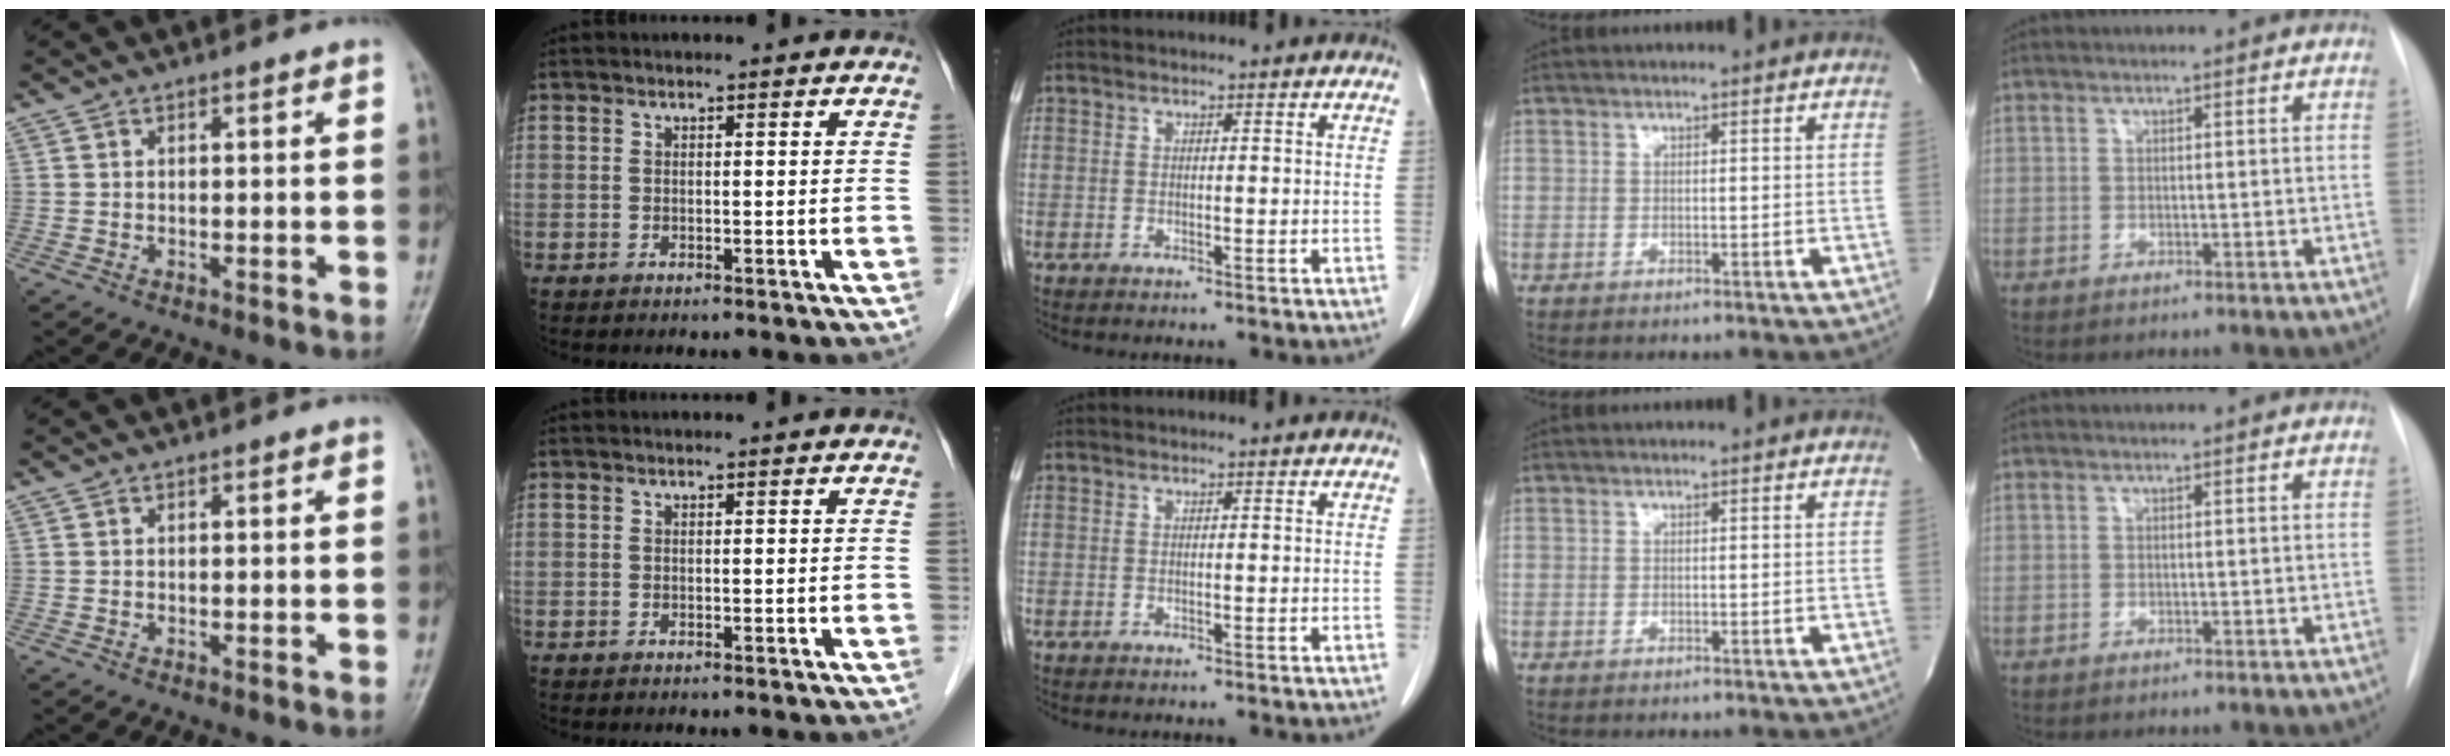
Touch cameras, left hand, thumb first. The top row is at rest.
{}